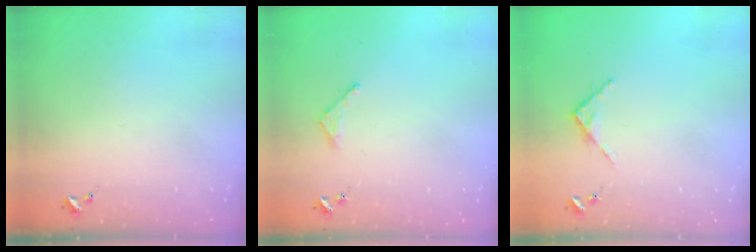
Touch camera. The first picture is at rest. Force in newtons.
{"total": 2.7, "press": 2.7, "slide": 0.3}
{"total": 3.8, "press": 3.8, "slide": 0.3}